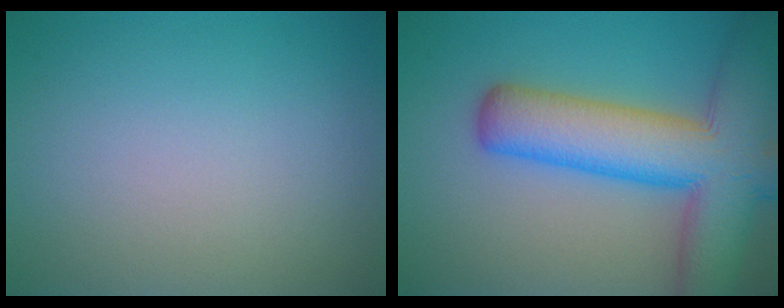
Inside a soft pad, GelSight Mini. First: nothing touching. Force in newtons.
{"total": 11.1, "press": 11.1, "slide": 0.7}